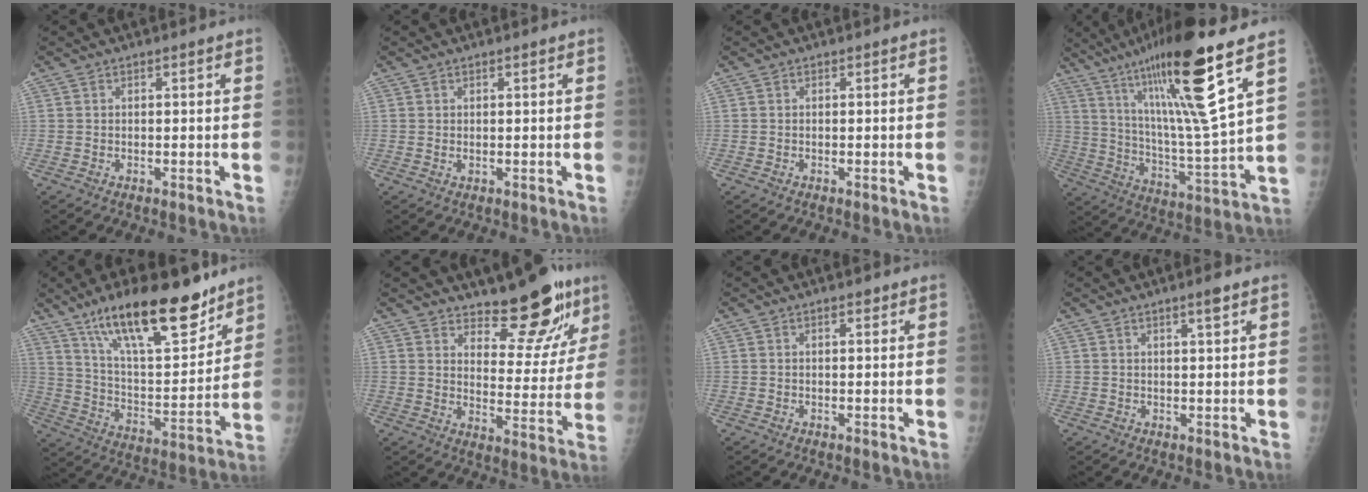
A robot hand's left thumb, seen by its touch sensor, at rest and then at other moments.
{"total": 1.2, "force": [0.5, 0.4, 1.0], "torque": [-0.016, -0.001, 0.011]}
{"total": 0.0}
{"total": 22.9, "force": [12.7, 1.8, 19.0], "torque": [-0.319, -0.059, 0.219]}
{"total": 22.8, "force": [15.7, 7.3, 14.9], "torque": [-0.210, -0.071, 0.267]}
{"total": 13.6, "force": [10.4, 4.7, 7.5], "torque": [-0.055, -0.083, 0.156]}
{"total": 1.1, "force": [0.6, 0.4, 0.7], "torque": [-0.008, -0.001, 0.008]}
{"total": 2.5, "force": [1.5, 0.1, 1.9], "torque": [-0.032, -0.008, 0.025]}